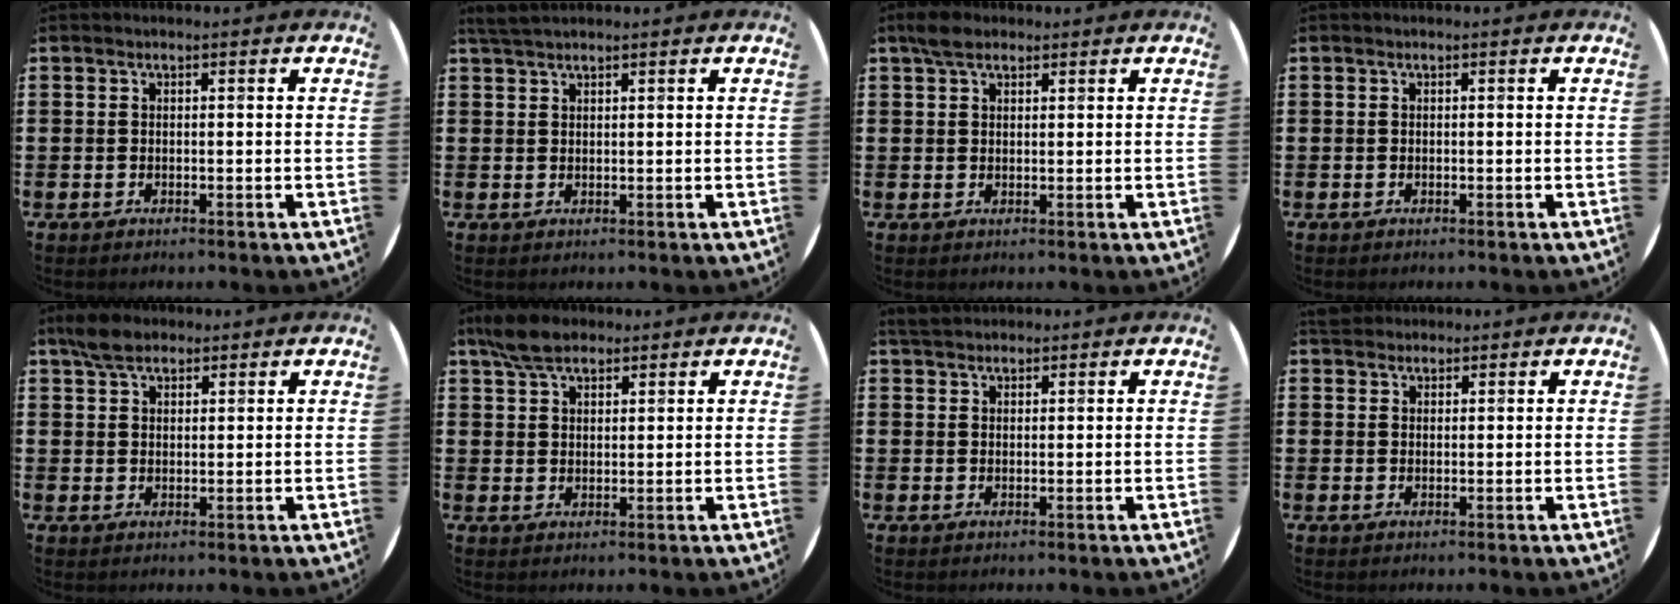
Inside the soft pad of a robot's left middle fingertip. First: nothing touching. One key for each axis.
{"total": 2.0, "fx": 1.8, "fy": 0.2, "fz": 0.8, "tx": -0.019, "ty": 0.003, "tz": 0.034}
{"total": 2.8, "fx": 2.2, "fy": 1.2, "fz": 1.3, "tx": -0.020, "ty": 0.005, "tz": 0.038}
{"total": 0.0}
{"total": 3.8, "fx": 3.0, "fy": 1.6, "fz": 1.5, "tx": -0.028, "ty": 0.006, "tz": 0.055}
{"total": 5.4, "fx": 4.3, "fy": 2.2, "fz": 2.2, "tx": -0.047, "ty": -0.001, "tz": 0.081}
{"total": 2.1, "fx": 1.9, "fy": 0.7, "fz": 0.5, "tx": -0.006, "ty": 0.003, "tz": 0.036}
{"total": 2.0, "fx": 1.8, "fy": 0.8, "fz": 0.3, "tx": -0.001, "ty": 0.003, "tz": 0.035}